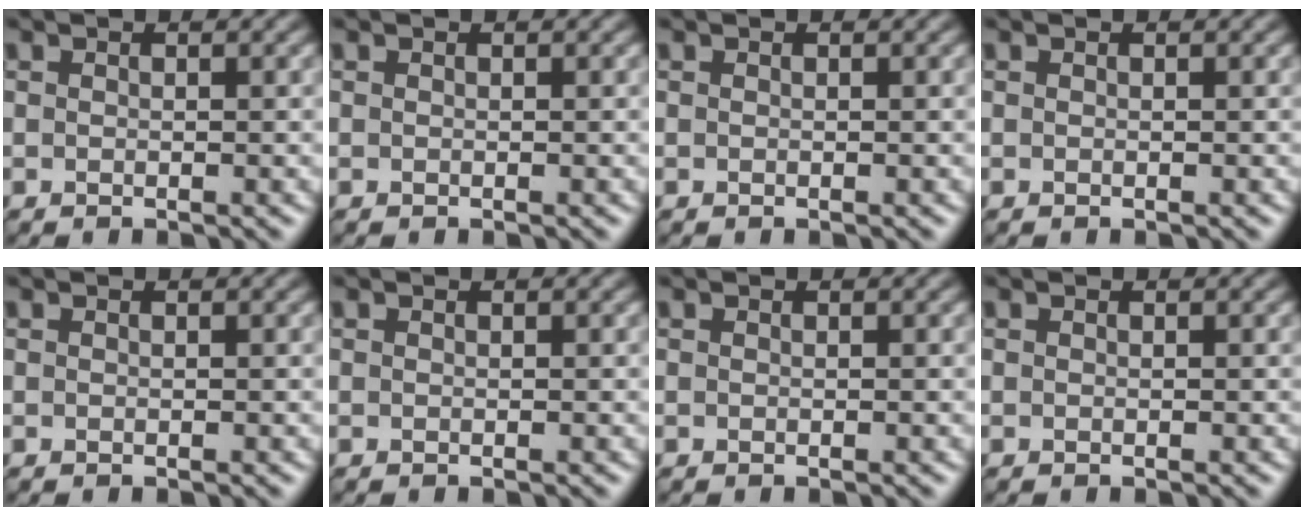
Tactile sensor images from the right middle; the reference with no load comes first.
{"total": 0.0}
{"total": 0.0}
{"total": 0.0}
{"total": 0.0}
{"total": 0.0}
{"total": 0.0}
{"total": 0.0}